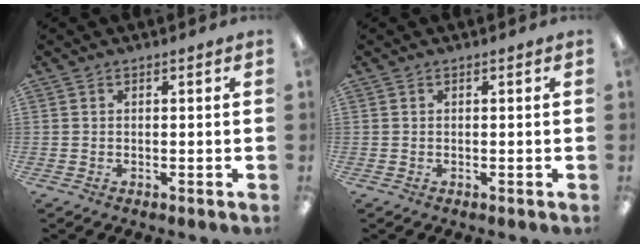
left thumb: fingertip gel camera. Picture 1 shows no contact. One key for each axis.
{"total": 0.0}